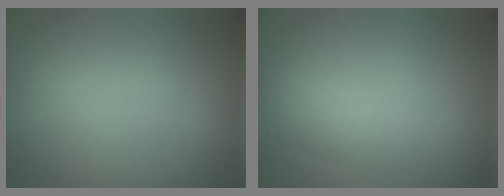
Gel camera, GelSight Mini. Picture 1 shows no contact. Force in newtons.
{"total": 2.4, "press": 2.4, "slide": 0.1}